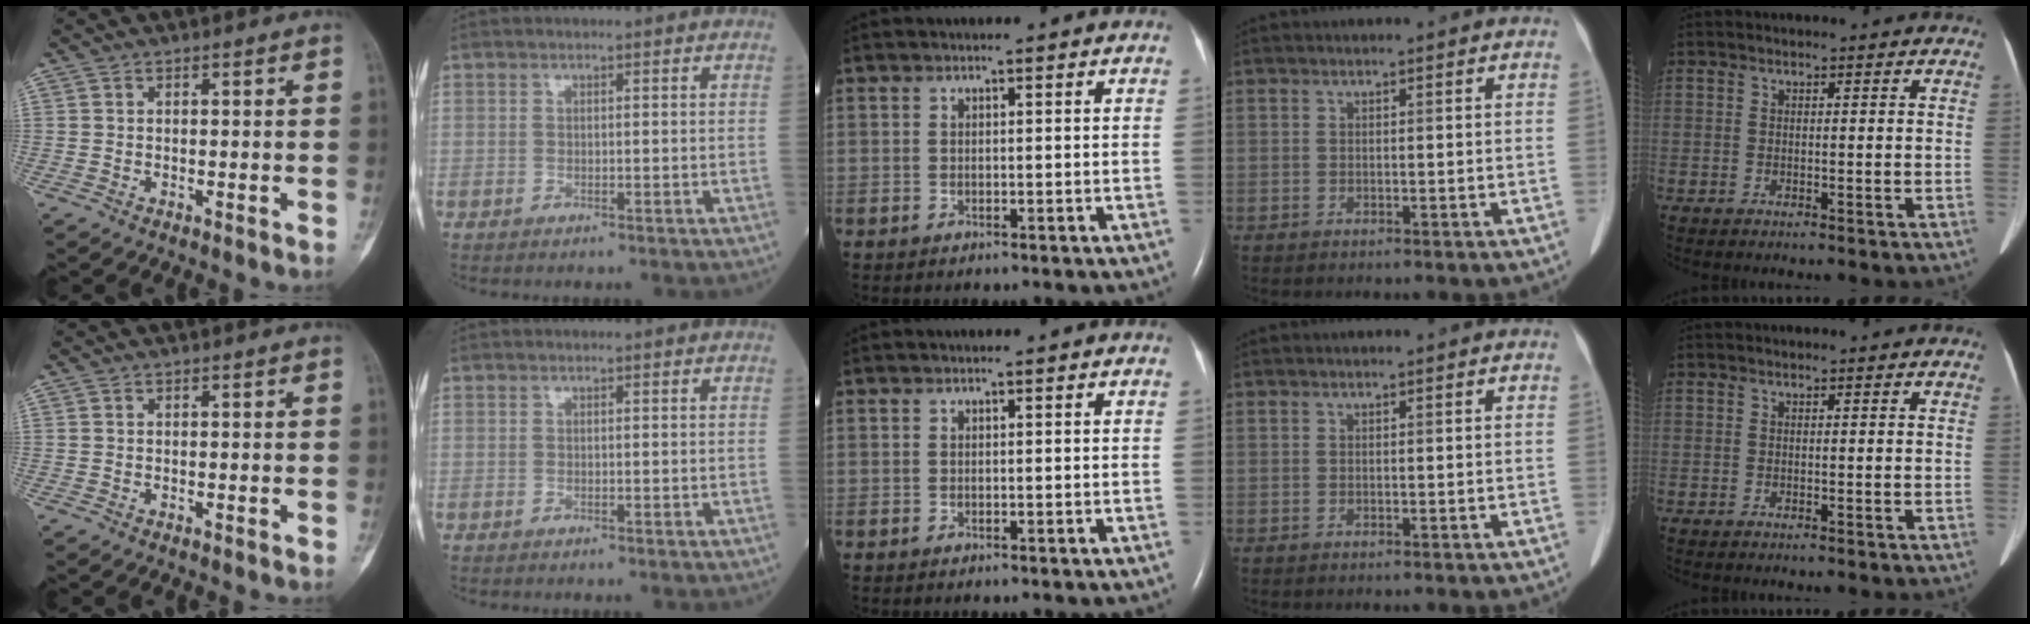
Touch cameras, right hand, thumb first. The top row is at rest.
{}